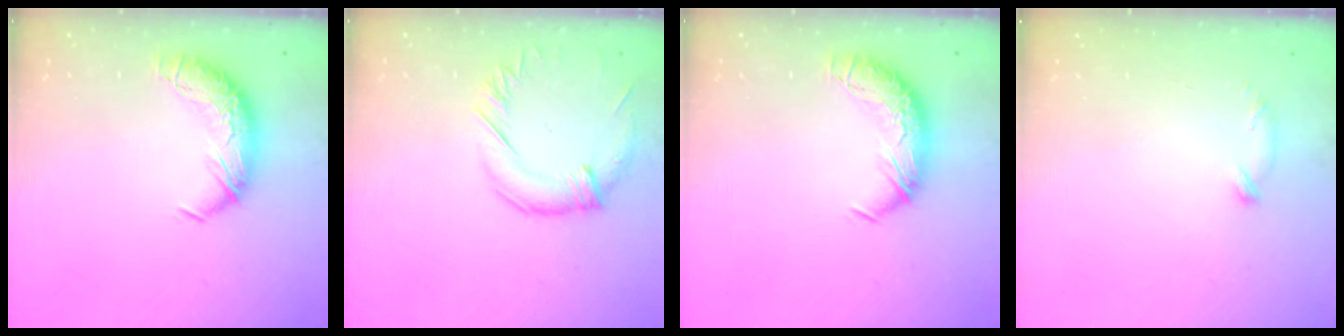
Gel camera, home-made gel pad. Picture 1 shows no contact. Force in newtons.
{"total": 1.3, "press": 0.2, "slide": 1.2}
{"total": 0.0}
{"total": 6.7, "press": 6.7, "slide": 0.9}